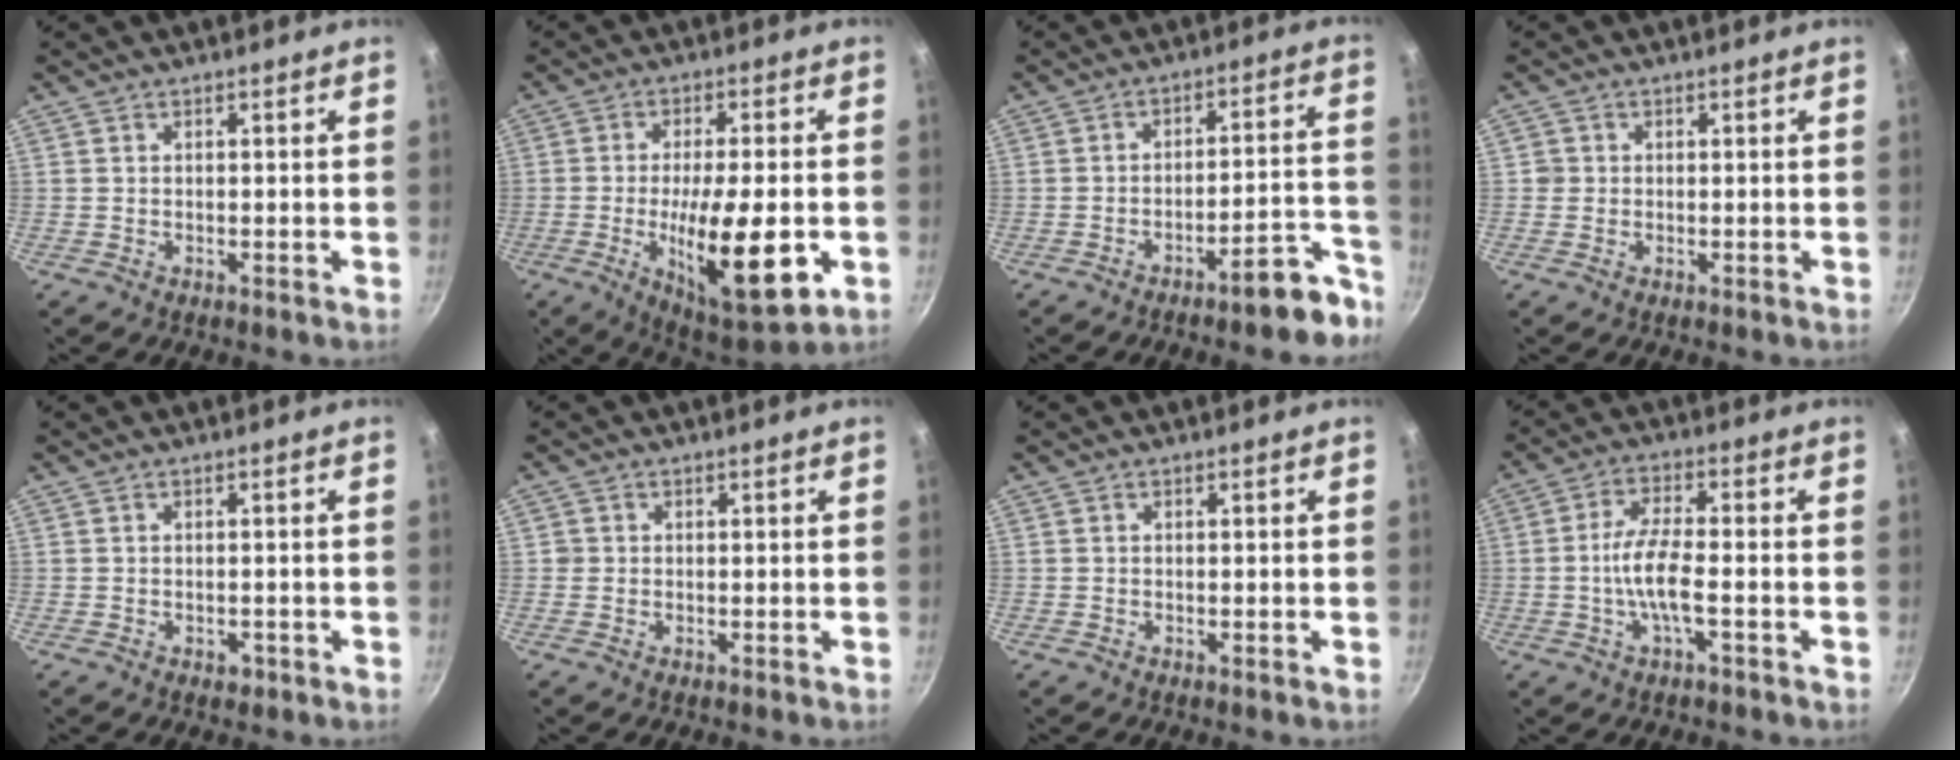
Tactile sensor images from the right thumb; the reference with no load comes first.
{"total": 17.8, "force": [-4.2, 6.0, 16.3], "torque": [-0.255, -0.011, -0.055]}
{"total": 8.2, "force": [-5.9, 2.0, 5.3], "torque": [-0.055, 0.066, -0.083]}
{"total": 1.5, "force": [0.0, 1.5, 0.1], "torque": [0.007, 0.005, -0.002]}
{"total": 1.2, "force": [-0.6, 0.9, 0.5], "torque": [-0.002, 0.003, -0.006]}
{"total": 1.0, "force": [0.0, 1.0, 0.1], "torque": [0.004, 0.004, -0.001]}
{"total": 0.0}
{"total": 7.4, "force": [-1.6, 2.2, 6.9], "torque": [-0.148, 0.021, -0.033]}